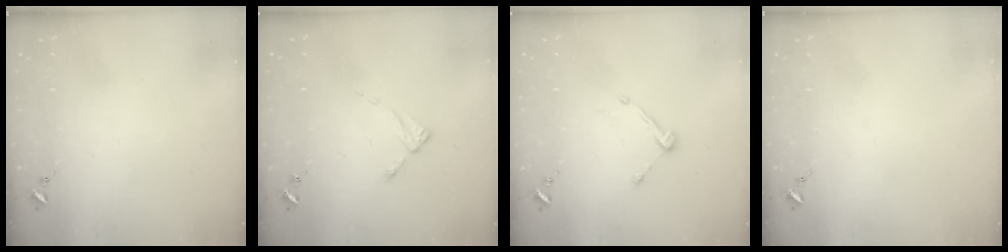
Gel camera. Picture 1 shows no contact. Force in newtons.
{"total": 2.2, "press": 2.2, "slide": 0.4}
{"total": 6.5, "press": 6.5, "slide": 0.6}
{"total": 0.0}